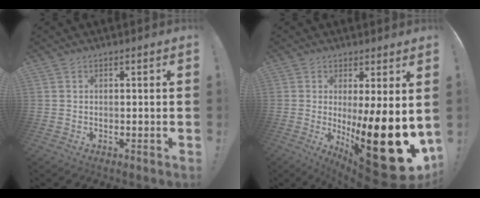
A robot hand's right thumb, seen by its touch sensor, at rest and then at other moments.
{"total": 22.2, "force": [-3.9, 5.7, 21.1], "torque": [-0.291, -0.019, -0.048]}